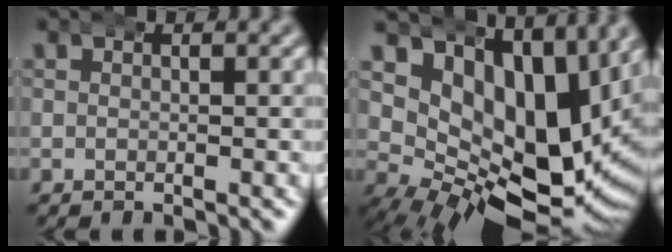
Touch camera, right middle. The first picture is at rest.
{"total": 16.6, "force": [4.3, 10.2, 12.4], "torque": [-0.197, -0.012, 0.072]}